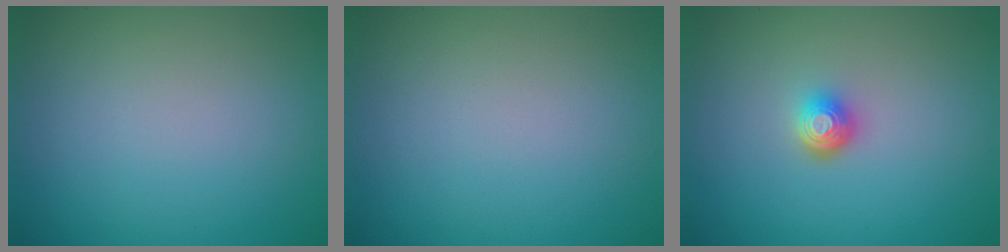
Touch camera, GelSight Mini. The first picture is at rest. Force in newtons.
{"total": 0.0}
{"total": 1.9, "press": 1.4, "slide": 1.4}